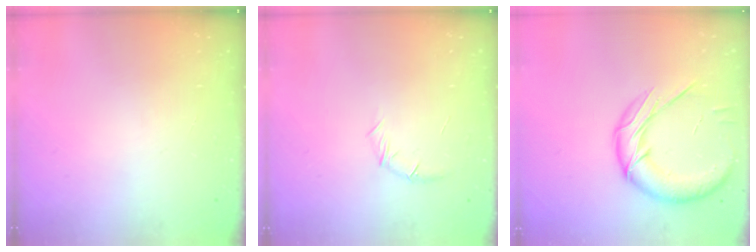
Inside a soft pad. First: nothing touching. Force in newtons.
{"total": 6.3, "press": 6.1, "slide": 1.5}
{"total": 18.4, "press": 18.2, "slide": 2.8}